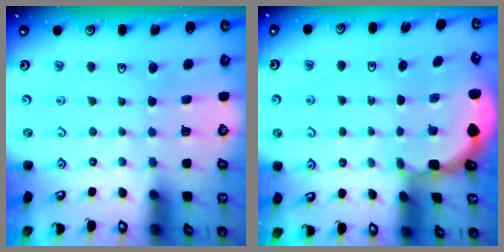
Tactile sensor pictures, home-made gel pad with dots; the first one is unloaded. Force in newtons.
{"total": 1.2, "press": 1.2, "slide": 0.3}